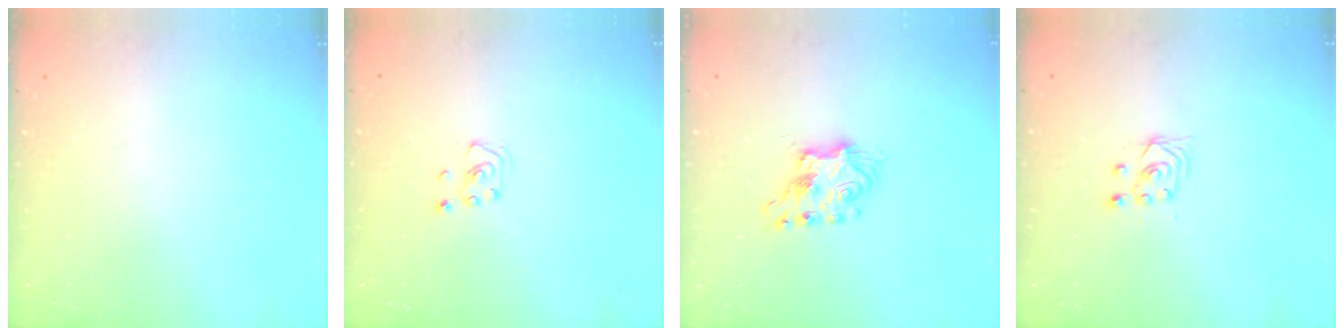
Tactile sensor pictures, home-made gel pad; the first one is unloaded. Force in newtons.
{"total": 3.0, "press": 2.9, "slide": 0.3}
{"total": 7.3, "press": 7.2, "slide": 0.6}
{"total": 2.8, "press": 2.4, "slide": 1.4}